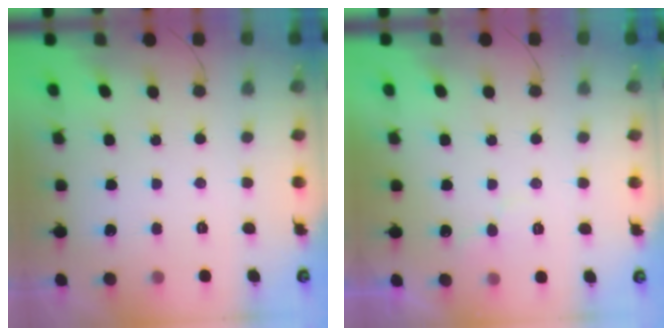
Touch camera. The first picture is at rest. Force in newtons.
{"total": 6.1, "press": 6.1, "slide": 0.4}